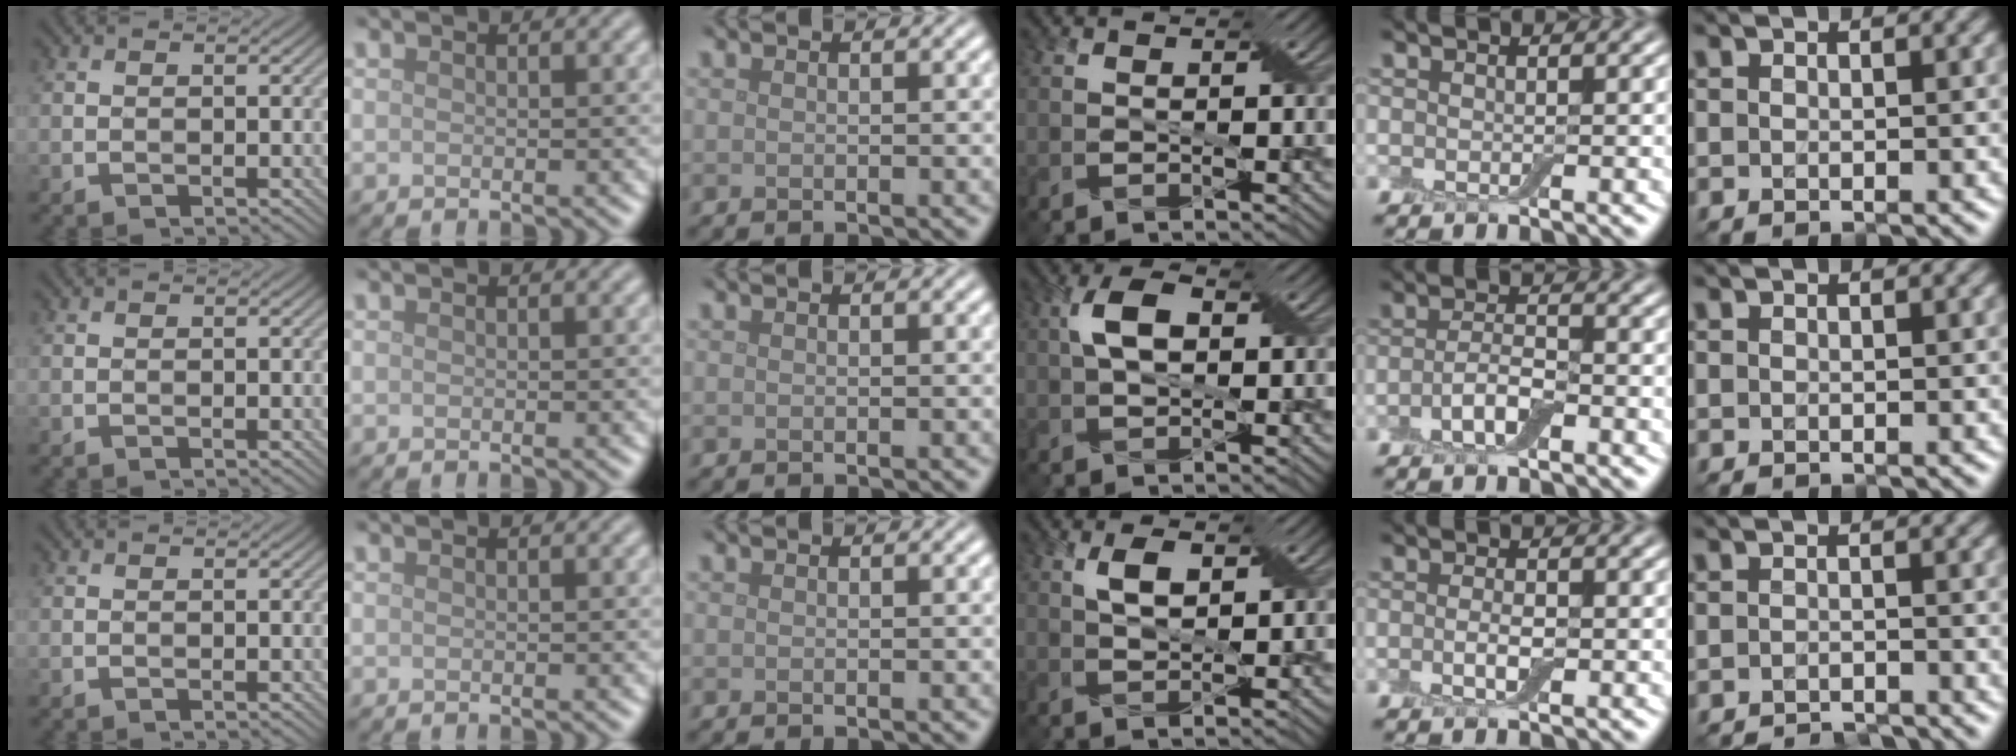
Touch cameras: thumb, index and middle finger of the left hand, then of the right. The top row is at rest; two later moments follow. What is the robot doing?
{"motion": "fold", "object": "apron"}